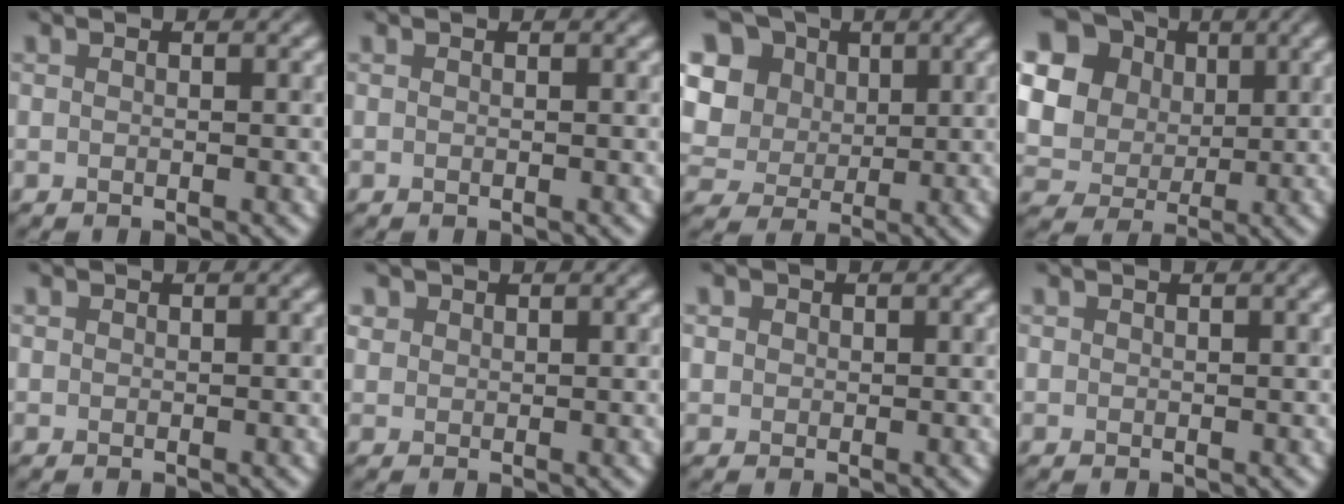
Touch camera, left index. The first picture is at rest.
{"total": 0.0}
{"total": 12.5, "force": [4.6, 10.3, 5.4], "torque": [-0.150, 0.025, 0.084]}
{"total": 14.9, "force": [5.2, 12.9, 5.4], "torque": [-0.180, 0.020, 0.094]}
{"total": 0.6, "force": [0.3, 0.6, 0.1], "torque": [0.004, -0.003, 0.002]}
{"total": 1.2, "force": [0.7, 0.9, 0.0], "torque": [0.004, 0.004, 0.013]}
{"total": 2.1, "force": [1.0, 1.7, 0.7], "torque": [-0.002, 0.013, 0.004]}
{"total": 1.0, "force": [0.4, 0.6, 0.7], "torque": [-0.006, 0.004, 0.009]}